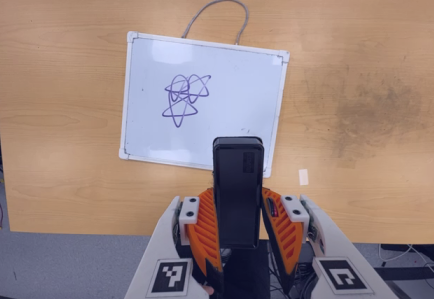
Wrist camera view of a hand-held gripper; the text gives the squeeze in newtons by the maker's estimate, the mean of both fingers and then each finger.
{"total": 4.4, "left": 3.2, "right": 5.7}